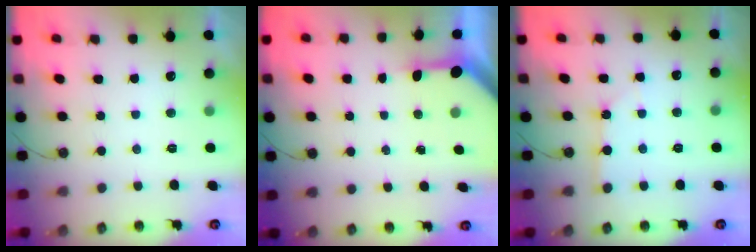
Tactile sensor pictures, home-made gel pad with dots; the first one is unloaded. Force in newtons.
{"total": 3.3, "press": 3.3, "slide": 0.4}
{"total": 1.9, "press": 1.8, "slide": 0.3}